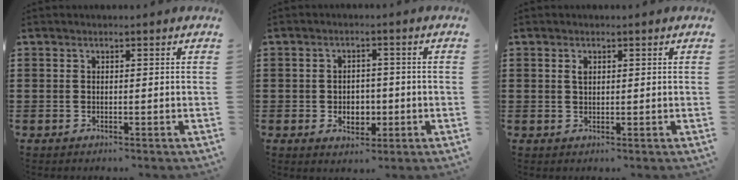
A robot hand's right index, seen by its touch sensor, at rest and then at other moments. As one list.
[{"total": 3.5, "force": [-0.8, 2.7, 2.1], "torque": [-0.031, -0.002, -0.020]}, {"total": 1.3, "force": [0.5, 0.7, 1.0], "torque": [-0.021, 0.005, 0.008]}]